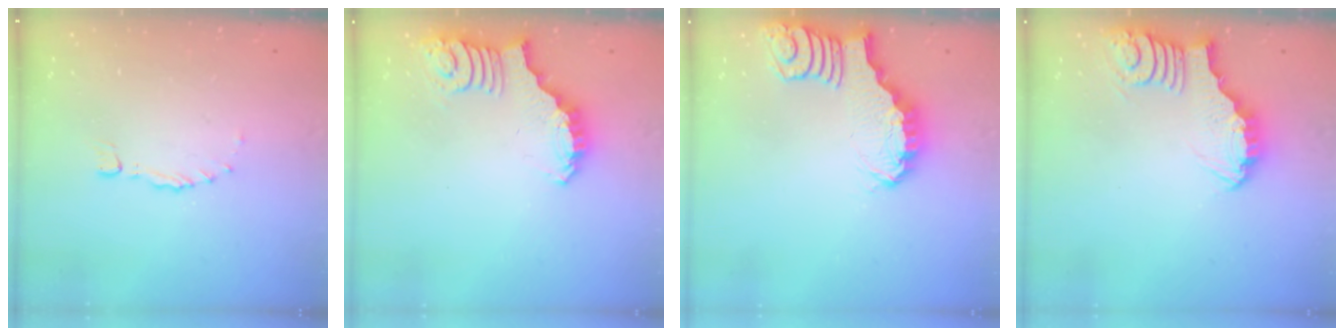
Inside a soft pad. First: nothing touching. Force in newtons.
{"total": 2.7, "press": 2.7, "slide": 0.5}
{"total": 2.4, "press": 2.4, "slide": 0.2}
{"total": 3.7, "press": 3.7, "slide": 0.3}